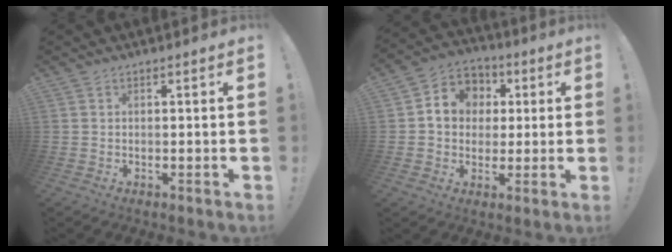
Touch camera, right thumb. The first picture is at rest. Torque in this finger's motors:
{"motor_torque": [0.81, 0.81, 0.14, 0.07, 0.00]}